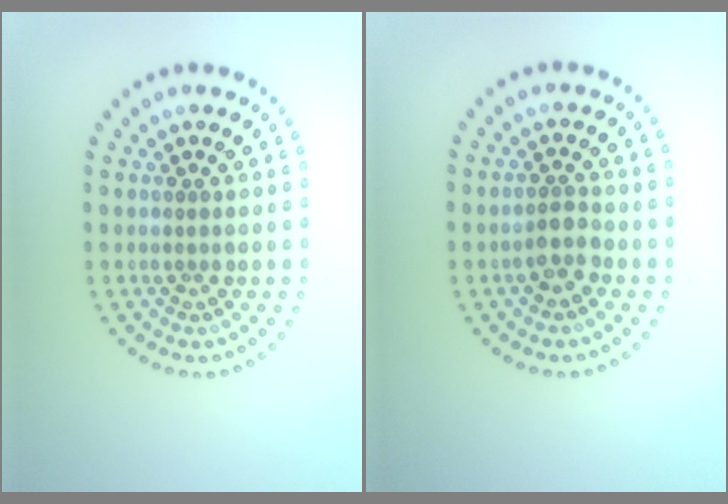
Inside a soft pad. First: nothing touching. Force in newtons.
{"total": 1.9, "press": 1.7, "slide": 0.9}